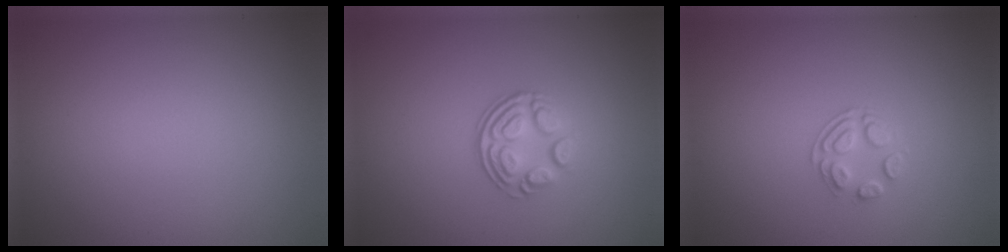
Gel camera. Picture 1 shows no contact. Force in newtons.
{"total": 3.5, "press": 2.4, "slide": 2.6}
{"total": 1.8, "press": 1.2, "slide": 1.4}